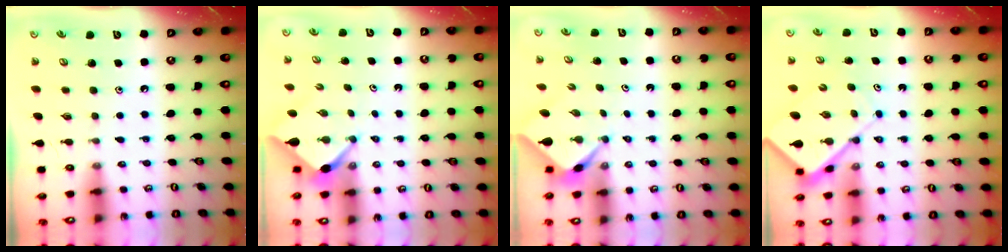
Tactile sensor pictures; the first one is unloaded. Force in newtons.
{"total": 2.6, "press": 2.6, "slide": 0.3}
{"total": 2.1, "press": 2.1, "slide": 0.3}
{"total": 6.7, "press": 6.7, "slide": 0.8}